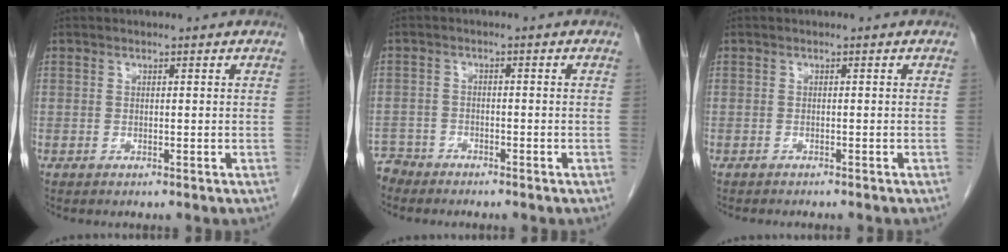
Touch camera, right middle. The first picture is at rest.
{"total": 3.7, "force": [-3.4, 1.3, -0.7], "torque": [0.008, -0.002, -0.067]}
{"total": 4.2, "force": [-3.7, 0.7, 1.8], "torque": [-0.022, -0.006, -0.044]}